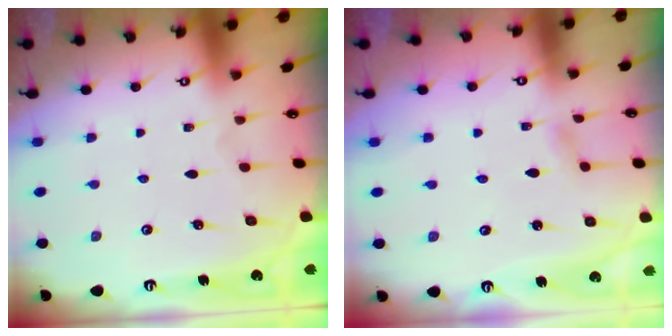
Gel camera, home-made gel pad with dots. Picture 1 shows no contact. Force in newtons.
{"total": 2.4, "press": 2.3, "slide": 0.3}